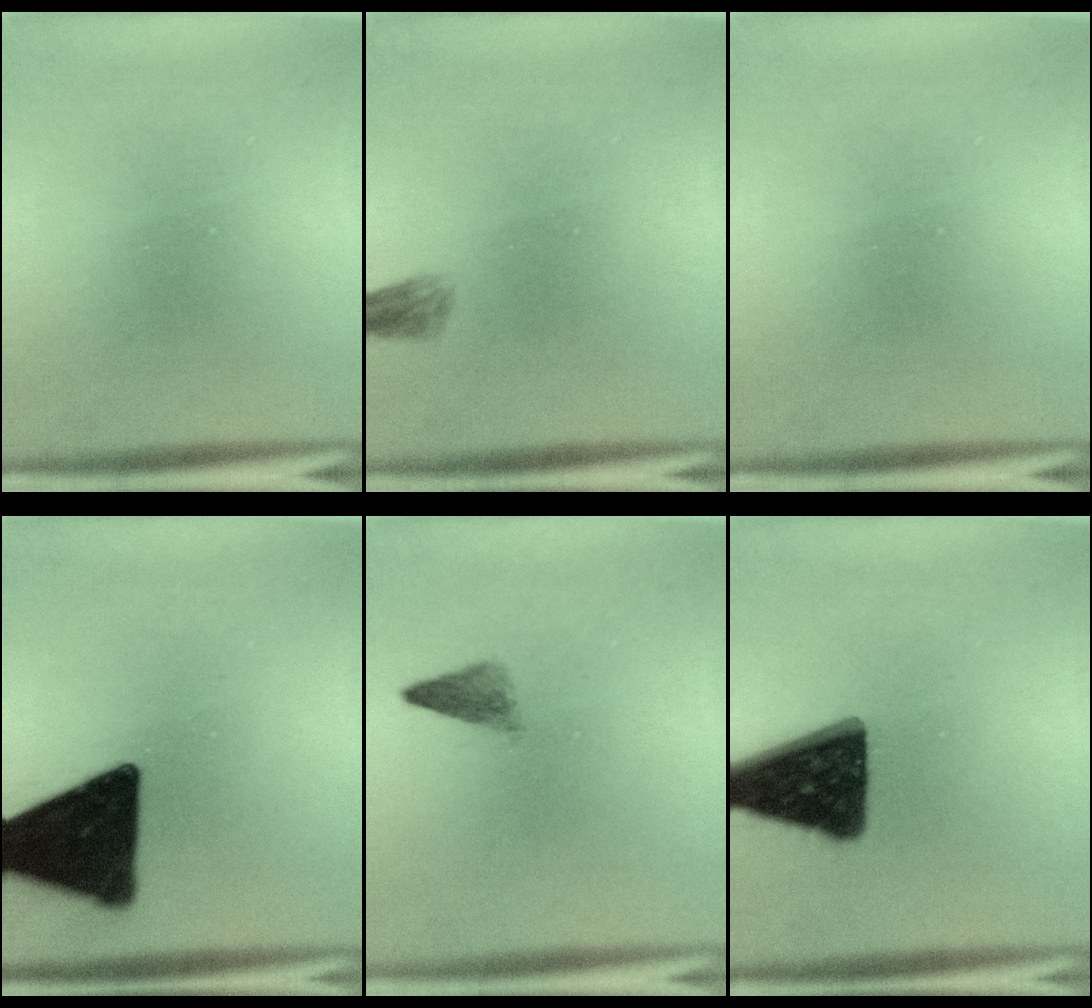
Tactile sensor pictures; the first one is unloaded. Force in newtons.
{"total": 1.7}
{"total": 0.0}
{"total": 17.8}
{"total": 2.1}
{"total": 15.9}